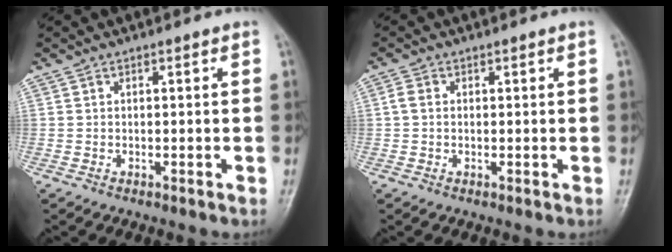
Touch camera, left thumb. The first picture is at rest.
{"total": 1.9, "force": [0.3, 1.4, 1.3], "torque": [-0.026, 0.006, 0.005]}